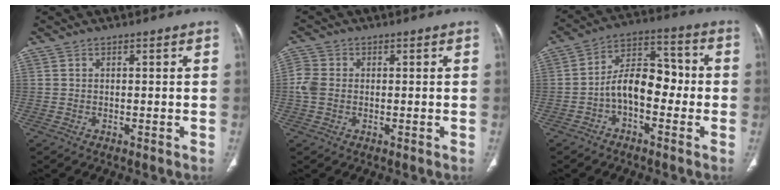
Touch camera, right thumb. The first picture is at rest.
{"total": 3.8, "force": [-0.3, 3.1, 2.2], "torque": [-0.057, 0.006, -0.012]}
{"total": 10.3, "force": [-2.3, 6.3, 7.8], "torque": [-0.104, 0.046, -0.051]}